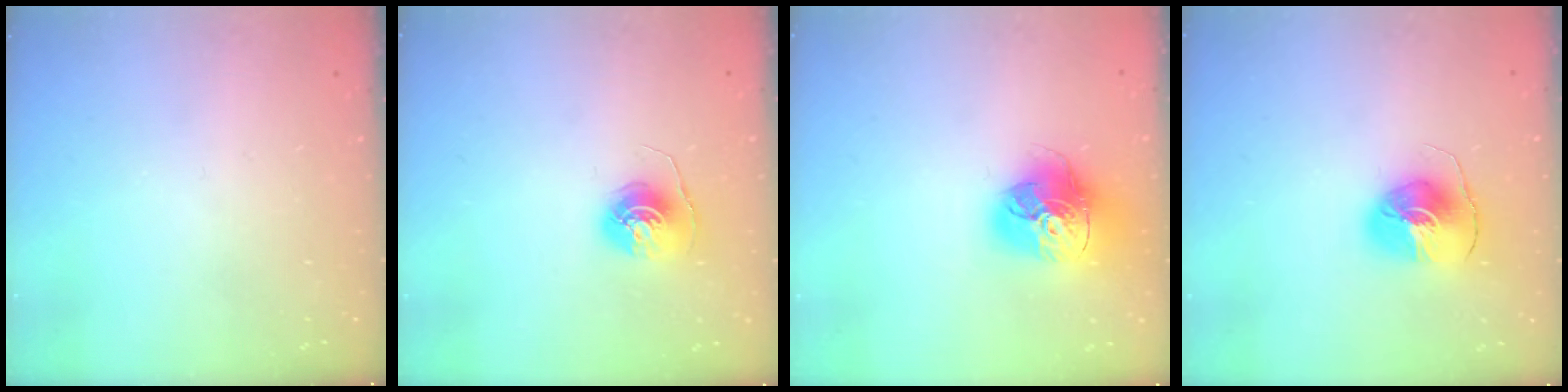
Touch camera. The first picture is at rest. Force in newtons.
{"total": 6.4, "press": 6.4, "slide": 0.6}
{"total": 18.6, "press": 18.5, "slide": 1.9}
{"total": 8.3, "press": 8.2, "slide": 0.9}